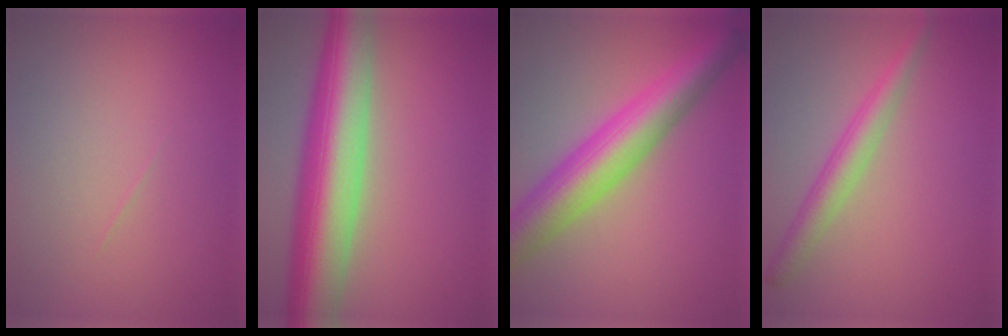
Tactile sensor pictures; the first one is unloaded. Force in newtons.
{"total": 11.0, "press": 11.0, "slide": 0.3}
{"total": 8.3, "press": 8.3, "slide": 0.1}
{"total": 3.0, "press": 3.0, "slide": 0.0}